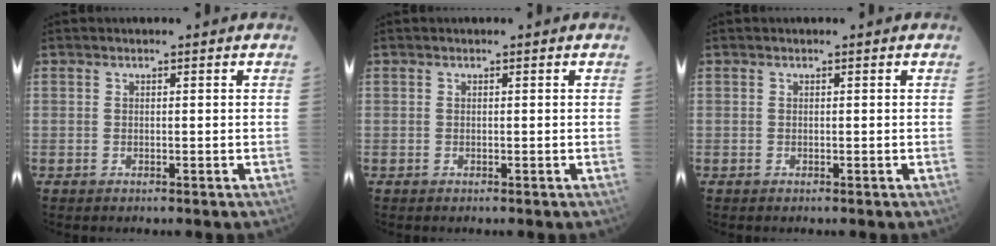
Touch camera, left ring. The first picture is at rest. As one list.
[{"total": 0.0}, {"total": 0.0}]